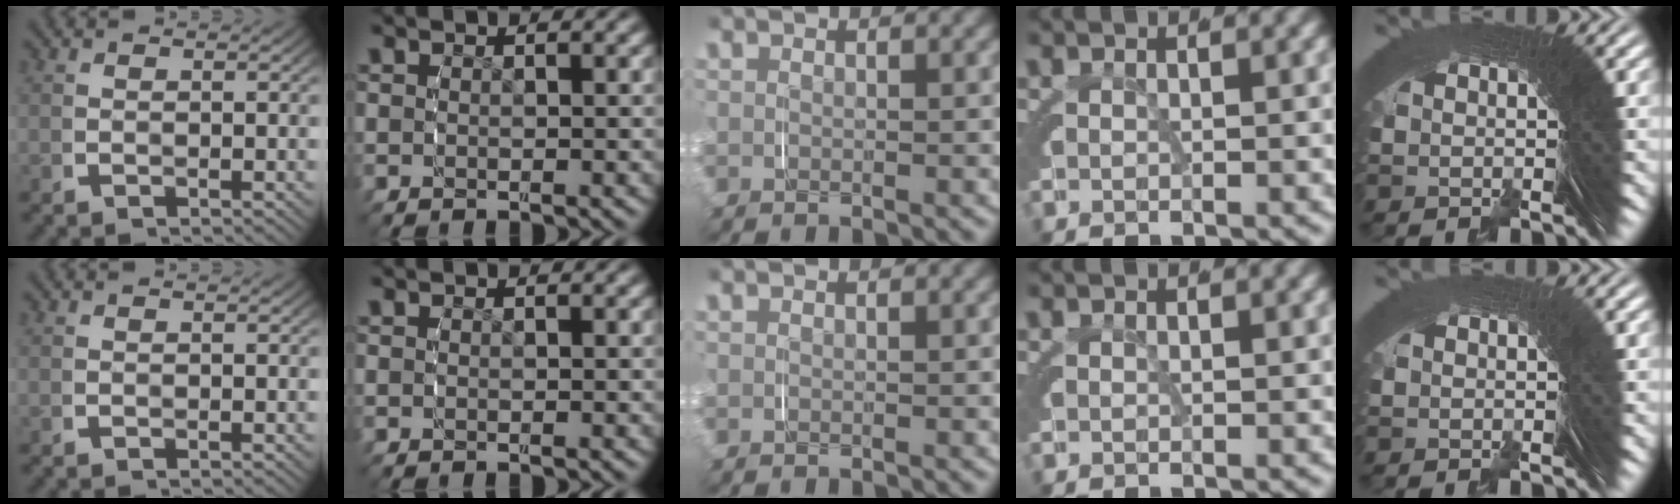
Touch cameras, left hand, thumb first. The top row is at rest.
{"little": {"total": 1.0, "force": [0.2, -0.4, -0.9], "torque": [0.016, 0.005, 0.003]}}